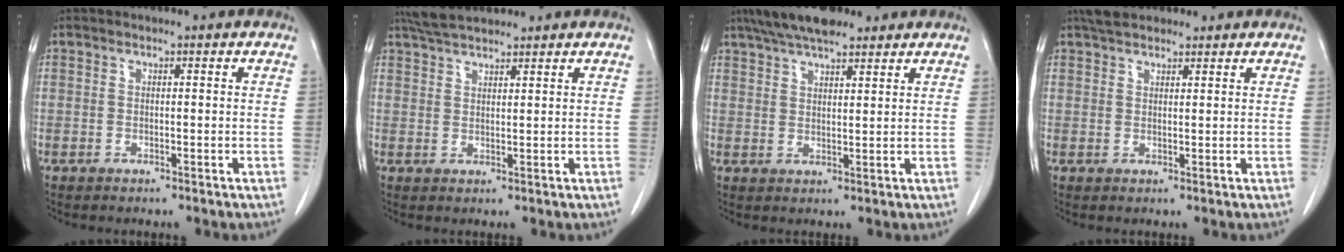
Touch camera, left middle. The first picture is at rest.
{"total": 5.6, "force": [5.0, 1.0, 2.2], "torque": [-0.045, 0.022, 0.095]}
{"total": 9.5, "force": [7.5, 2.4, 5.2], "torque": [-0.091, 0.025, 0.129]}
{"total": 4.6, "force": [3.8, 1.8, 1.8], "torque": [-0.032, 0.023, 0.067]}